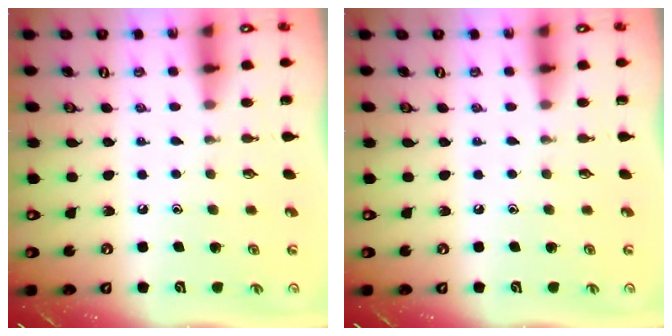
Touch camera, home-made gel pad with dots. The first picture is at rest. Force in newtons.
{"total": 0.0}